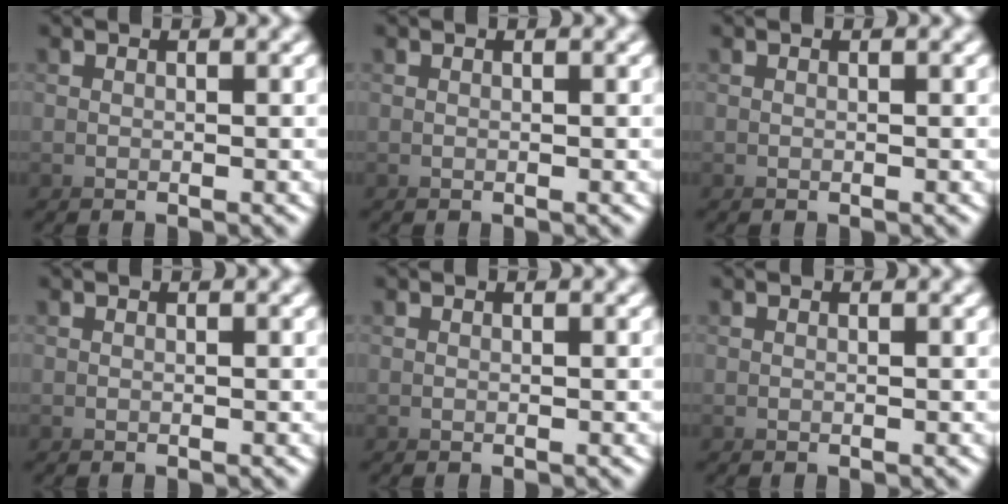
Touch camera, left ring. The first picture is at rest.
{"total": 0.0}
{"total": 0.0}
{"total": 0.0}
{"total": 0.0}
{"total": 0.0}